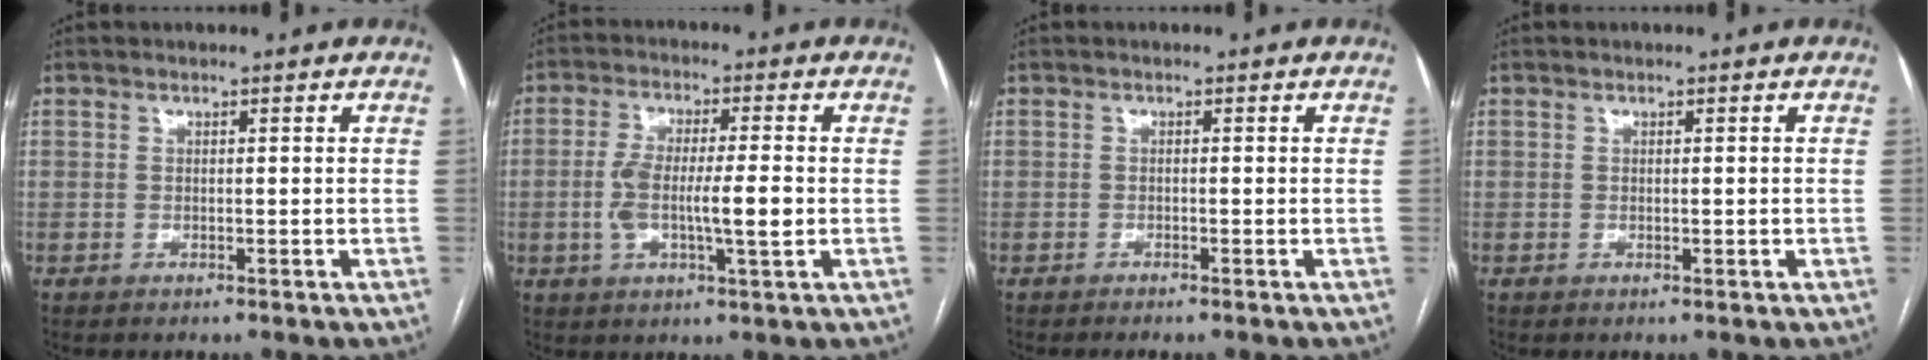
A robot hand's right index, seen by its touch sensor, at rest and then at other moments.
{"total": 8.8, "force": [-1.1, 1.3, 8.6], "torque": [-0.161, 0.006, -0.021]}
{"total": 1.4, "force": [-1.2, -0.2, 0.8], "torque": [-0.011, 0.000, -0.016]}
{"total": 0.6, "force": [-0.1, 0.2, 0.6], "torque": [-0.011, -0.002, 0.000]}